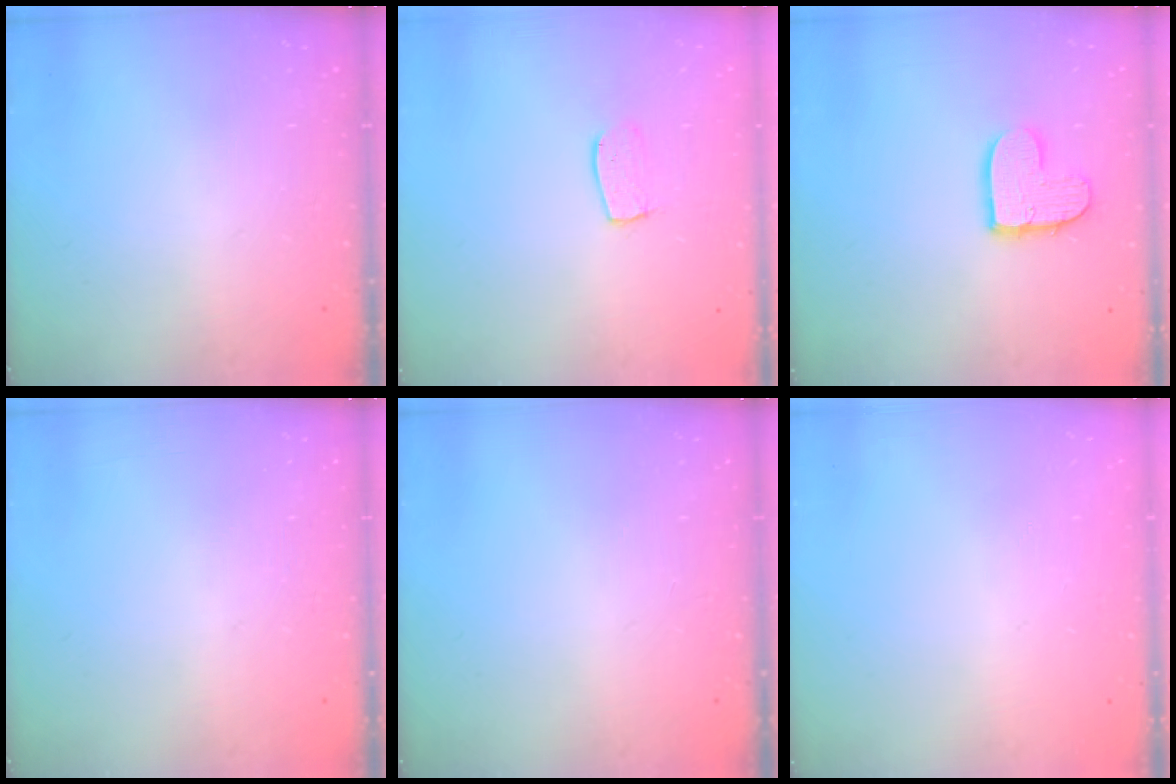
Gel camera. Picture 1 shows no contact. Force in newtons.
{"total": 6.3, "press": 6.2, "slide": 0.5}
{"total": 10.1, "press": 10.1, "slide": 0.7}
{"total": 0.0}
{"total": 0.0}
{"total": 0.0}